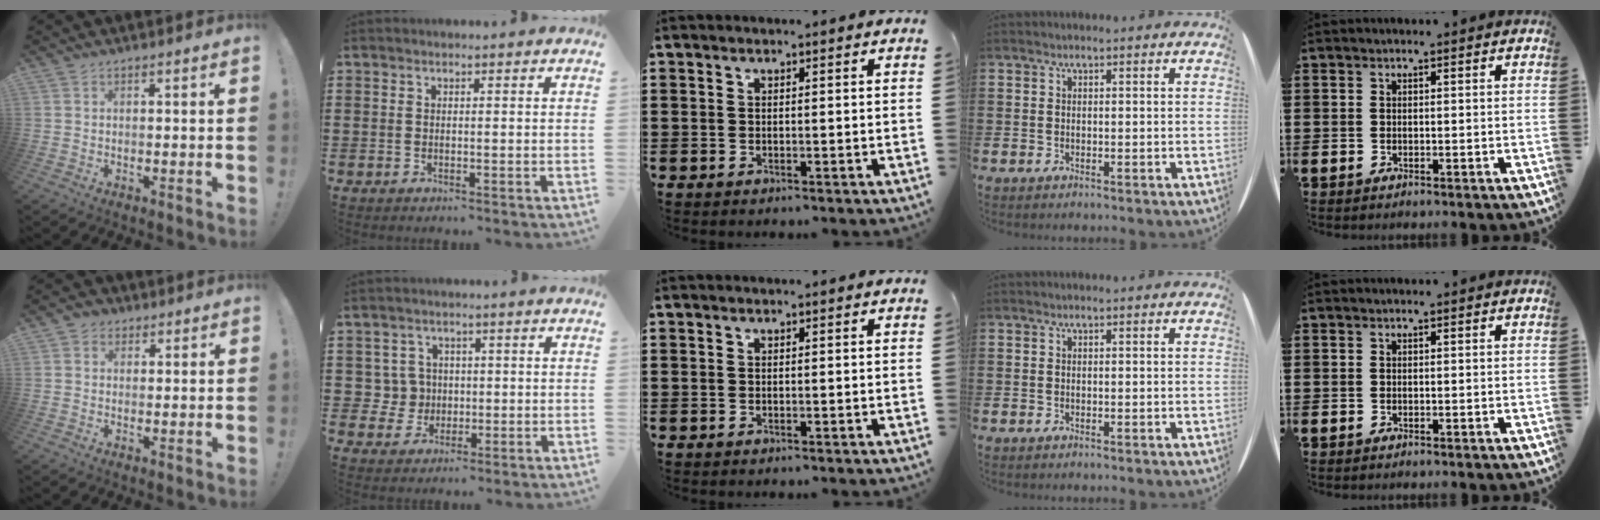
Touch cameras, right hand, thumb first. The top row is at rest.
{"thumb": {"total": 2.9, "force": [0.9, 2.7, 0.7], "torque": [-0.010, 0.003, 0.017]}, "index": {"total": 4.2, "force": [0.0, 4.1, 0.9], "torque": [-0.038, 0.013, -0.001]}}